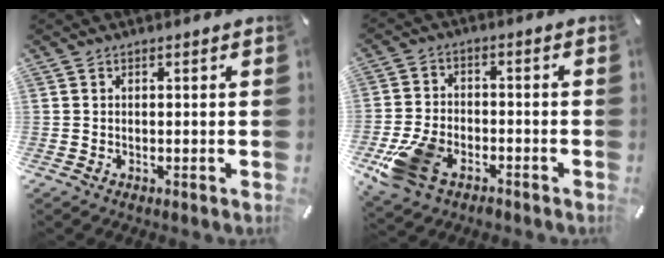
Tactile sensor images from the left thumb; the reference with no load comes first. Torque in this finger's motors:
{"motor_torque": [0.89, 1.41, 1.09, 0.68, 0.17]}